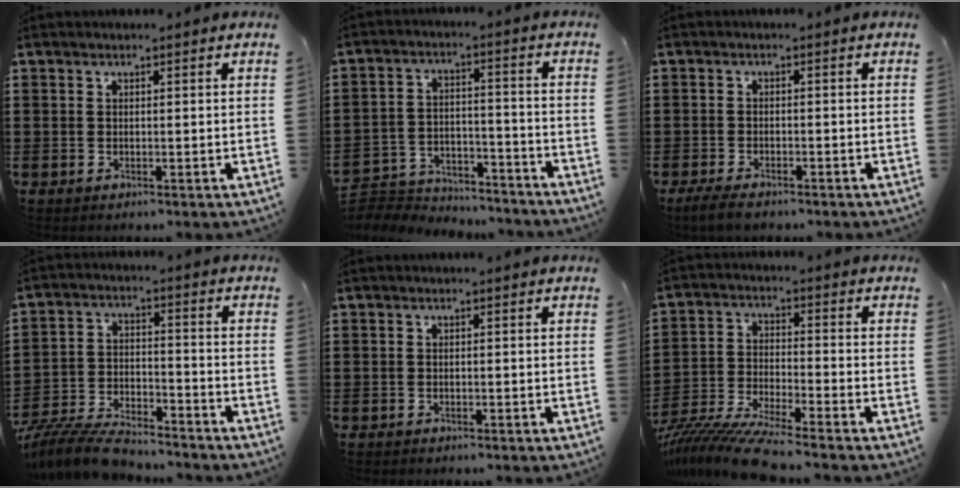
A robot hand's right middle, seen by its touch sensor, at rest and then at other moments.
{"total": 5.6, "force": [-5.4, 1.7, 0.4], "torque": [-0.012, 0.016, -0.111]}
{"total": 2.9, "force": [-2.3, 1.2, 1.1], "torque": [-0.035, 0.001, -0.051]}
{"total": 9.2, "force": [-8.8, 1.3, 2.5], "torque": [-0.056, 0.014, -0.173]}
{"total": 0.7, "force": [-0.7, 0.3, 0.0], "torque": [0.000, 0.004, -0.016]}
{"total": 8.8, "force": [-8.3, -0.2, 3.1], "torque": [-0.070, -0.005, -0.165]}